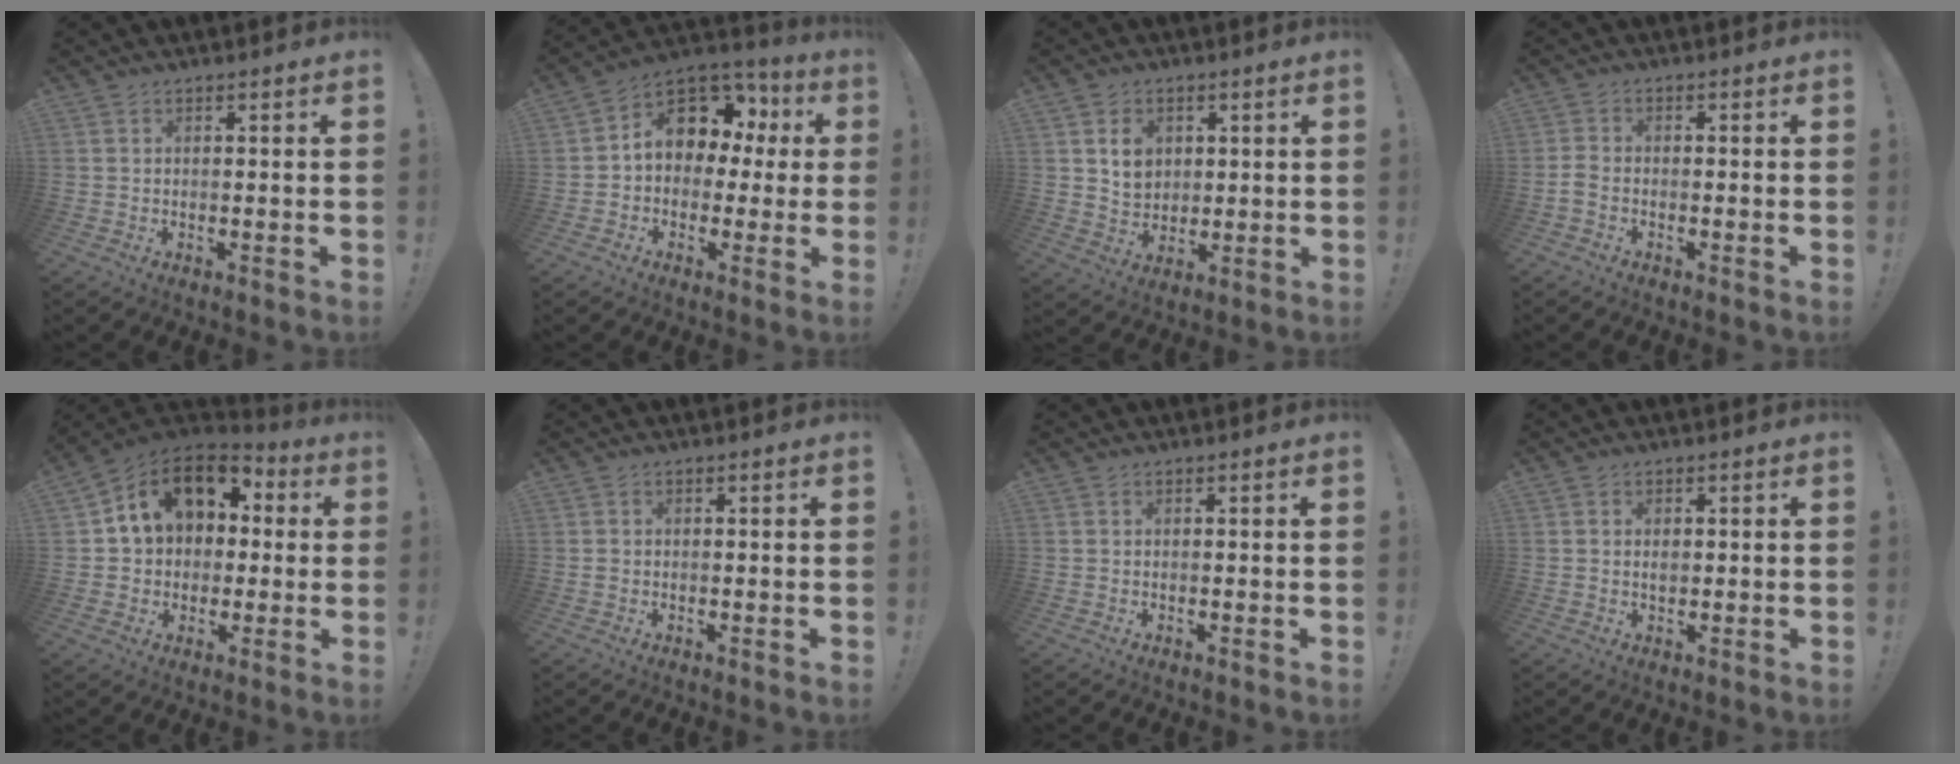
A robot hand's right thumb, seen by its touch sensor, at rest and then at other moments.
{"total": 11.7, "force": [4.0, 8.9, 6.5], "torque": [-0.099, -0.021, 0.076]}
{"total": 7.8, "force": [2.8, 6.5, 3.2], "torque": [-0.039, -0.010, 0.055]}
{"total": 2.8, "force": [-1.3, 1.3, 2.1], "torque": [-0.052, 0.003, -0.023]}
{"total": 15.6, "force": [5.8, 11.0, 9.4], "torque": [-0.141, -0.012, 0.104]}
{"total": 0.7, "force": [-0.1, 0.7, 0.2], "torque": [-0.009, 0.006, -0.001]}
{"total": 0.0}
{"total": 1.3, "force": [0.1, 1.0, 0.7], "torque": [-0.005, 0.000, -0.001]}